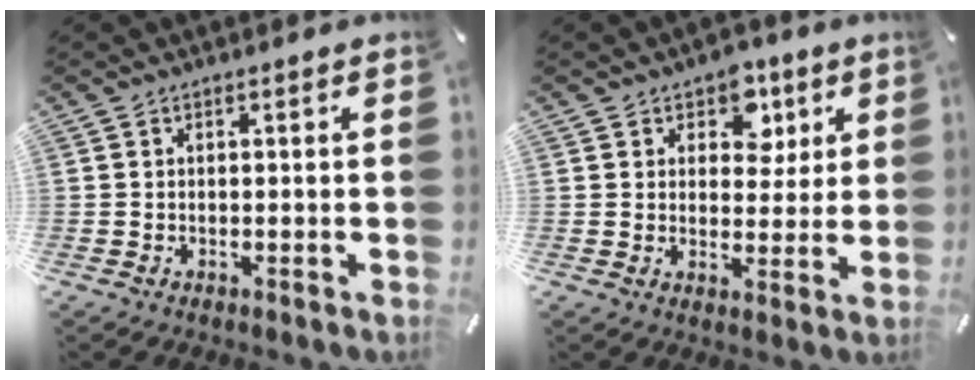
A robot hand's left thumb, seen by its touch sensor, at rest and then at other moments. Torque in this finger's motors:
{"motor_torque": [1.09, 1.02, 0.59, -0.67, 0.06]}